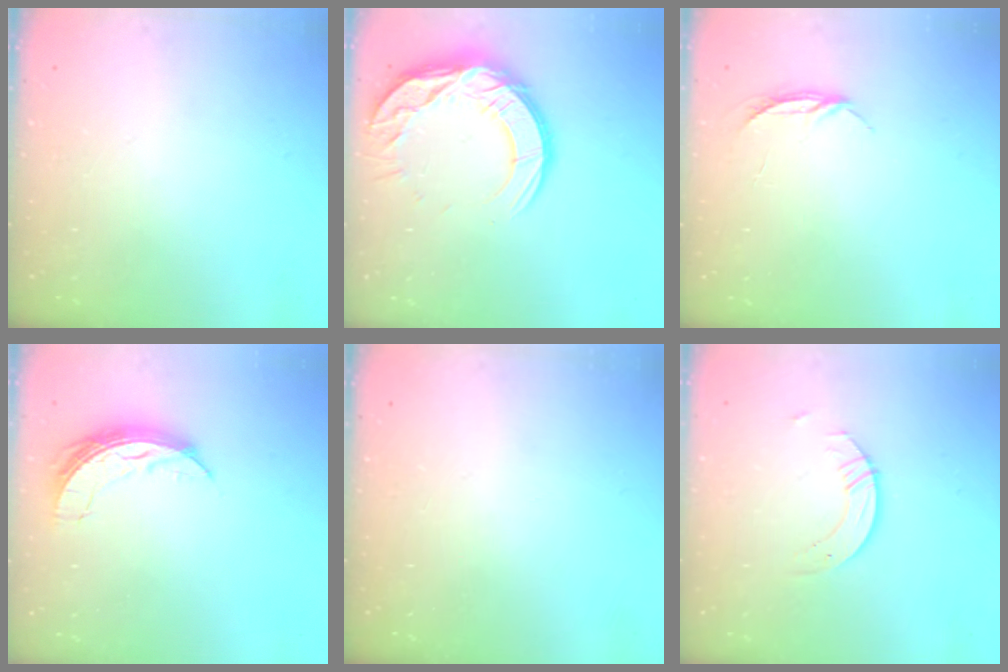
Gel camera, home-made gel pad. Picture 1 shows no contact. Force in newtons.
{"total": 14.6, "press": 14.6, "slide": 1.1}
{"total": 4.0, "press": 4.0, "slide": 0.5}
{"total": 7.6, "press": 7.5, "slide": 1.1}
{"total": 0.0}
{"total": 3.8, "press": 3.8, "slide": 0.3}